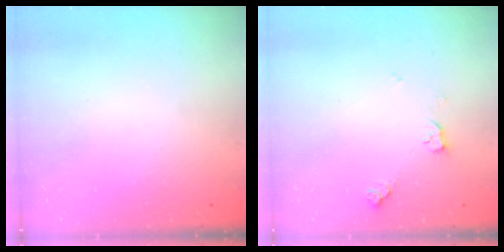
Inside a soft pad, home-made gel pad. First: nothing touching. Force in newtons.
{"total": 5.7, "press": 5.6, "slide": 0.9}